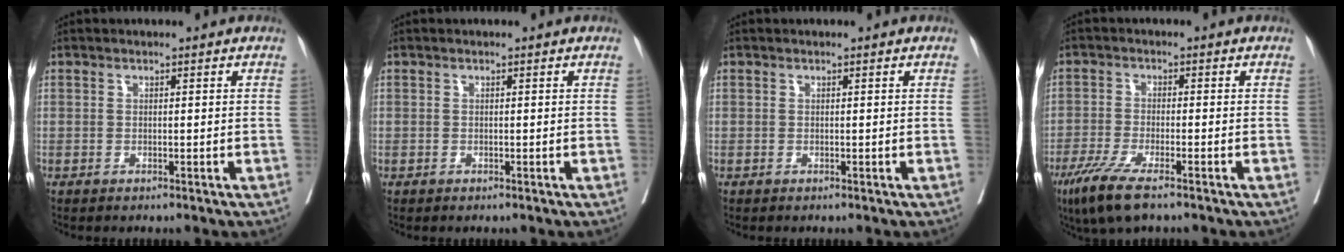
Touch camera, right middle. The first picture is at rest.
{"total": 0.0}
{"total": 0.0}
{"total": 7.6, "force": [-5.0, 1.0, 5.6], "torque": [-0.112, -0.021, -0.087]}